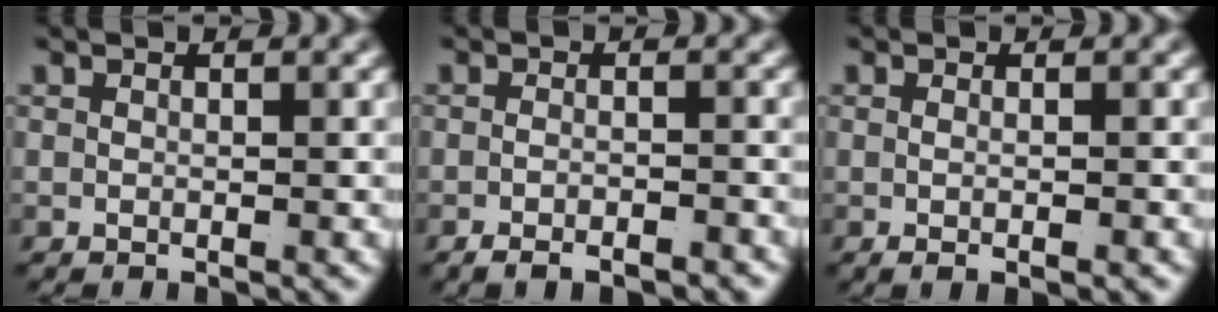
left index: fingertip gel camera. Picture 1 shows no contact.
{"total": 2.8, "force": [-2.7, 0.4, 0.8], "torque": [-0.011, -0.008, -0.041]}
{"total": 1.3, "force": [-0.8, -0.3, 1.0], "torque": [-0.018, -0.007, -0.007]}